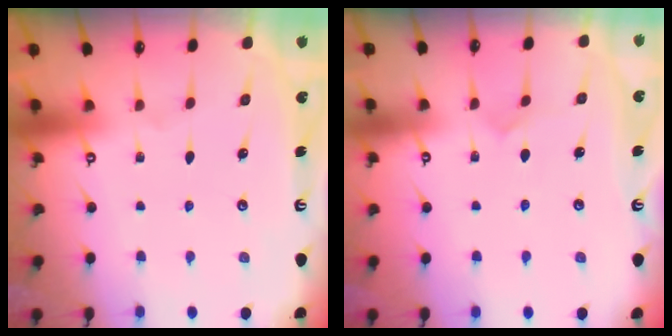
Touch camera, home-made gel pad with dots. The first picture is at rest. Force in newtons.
{"total": 4.0, "press": 4.0, "slide": 0.5}